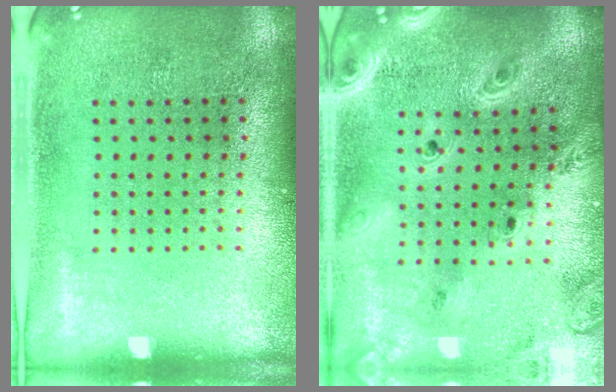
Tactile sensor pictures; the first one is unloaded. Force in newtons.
{"total": 3.2, "press": 2.6, "slide": 1.8}